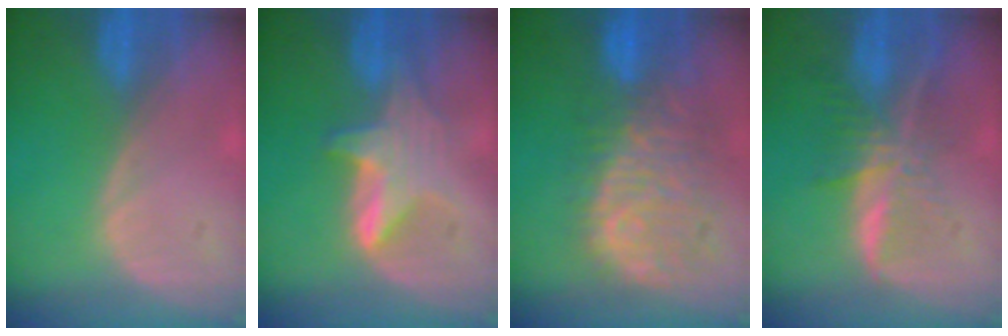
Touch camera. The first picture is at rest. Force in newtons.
{"total": 5.8, "press": 5.7, "slide": 0.7}
{"total": 11.5, "press": 9.8, "slide": 5.9}
{"total": 7.7, "press": 6.5, "slide": 4.1}